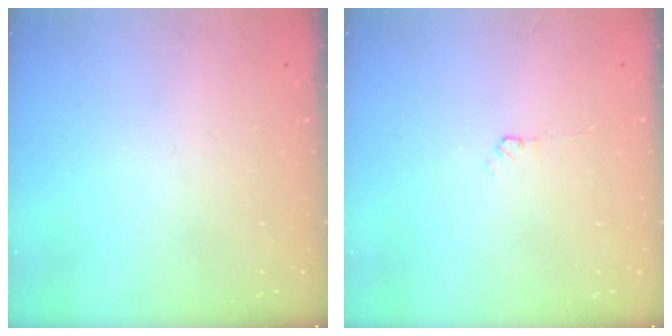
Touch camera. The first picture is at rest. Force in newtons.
{"total": 2.3, "press": 2.3, "slide": 0.3}